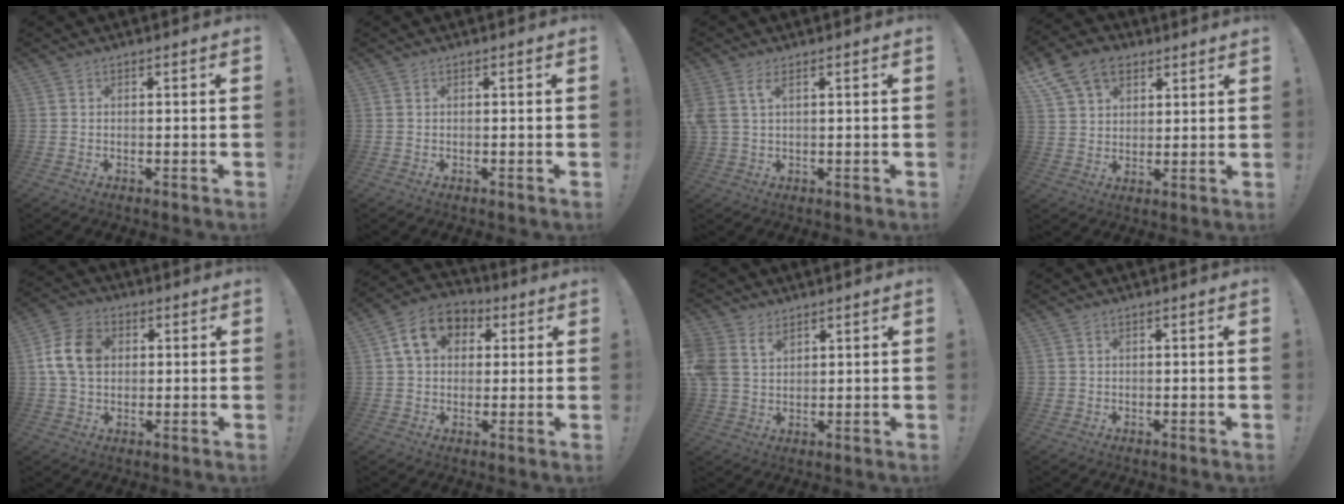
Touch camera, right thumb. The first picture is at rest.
{"total": 0.0}
{"total": 4.2, "force": [1.7, 1.6, 3.5], "torque": [-0.066, -0.006, 0.030]}
{"total": 11.8, "force": [7.0, 8.0, 5.1], "torque": [-0.094, -0.027, 0.141]}
{"total": 11.8, "force": [2.1, 8.8, 7.6], "torque": [-0.139, 0.010, 0.041]}
{"total": 11.7, "force": [4.0, 8.9, 6.4], "torque": [-0.099, 0.001, 0.080]}
{"total": 7.2, "force": [3.7, 5.2, 3.4], "torque": [-0.076, -0.016, 0.072]}
{"total": 1.1, "force": [0.1, 1.1, 0.2], "torque": [-0.003, 0.002, 0.003]}